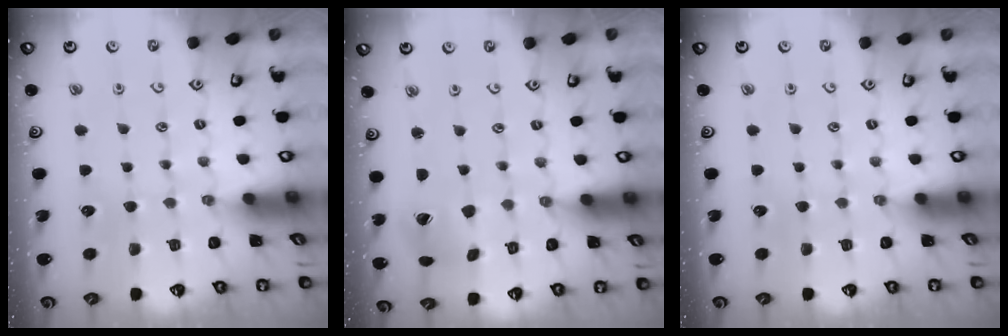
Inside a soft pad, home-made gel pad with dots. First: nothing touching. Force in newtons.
{"total": 4.3, "press": 4.3, "slide": 0.4}
{"total": 0.0}